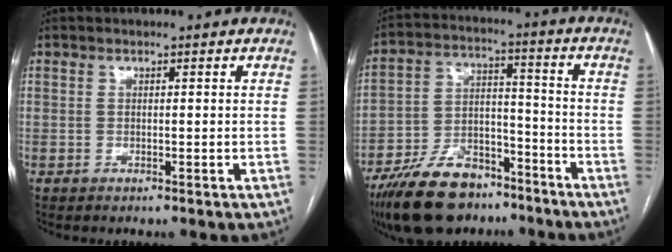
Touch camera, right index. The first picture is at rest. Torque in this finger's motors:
{"motor_torque": [0.17, -0.76, -0.51, -0.21]}